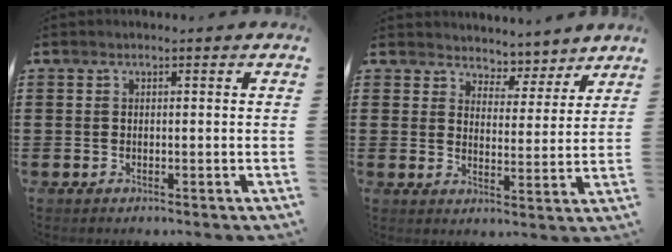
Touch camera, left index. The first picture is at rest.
{"total": 4.2, "force": [4.0, 1.1, -0.6], "torque": [-0.007, -0.029, 0.068]}